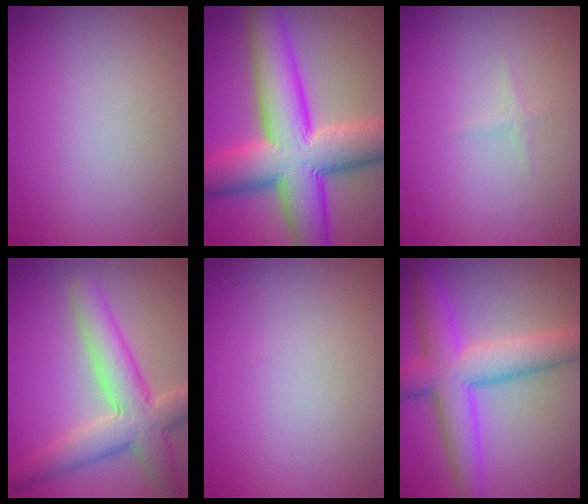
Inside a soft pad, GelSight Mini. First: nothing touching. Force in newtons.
{"total": 13.2, "press": 13.2, "slide": 0.4}
{"total": 0.6, "press": 0.6, "slide": 0.0}
{"total": 6.4, "press": 6.4, "slide": 0.5}
{"total": 0.0}
{"total": 7.4, "press": 7.4, "slide": 0.1}